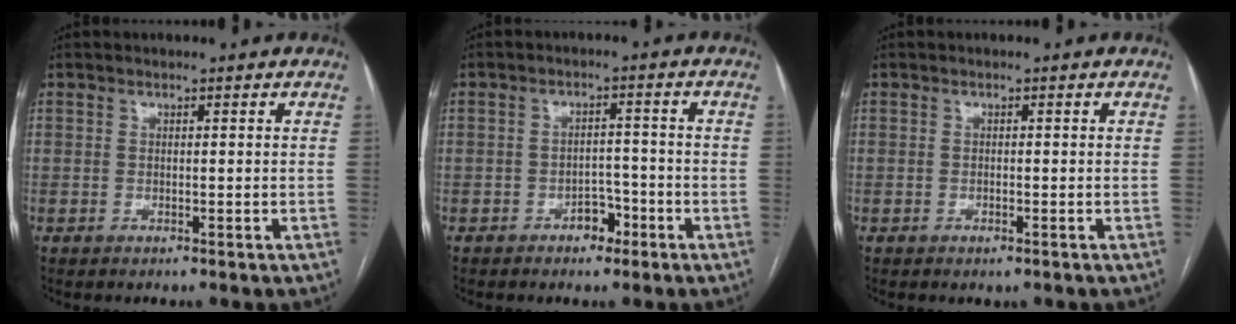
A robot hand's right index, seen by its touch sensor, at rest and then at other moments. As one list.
[{"total": 3.5, "force": [-2.1, 2.2, 1.7], "torque": [-0.017, 0.010, -0.031]}, {"total": 0.8, "force": [-0.5, 0.3, 0.5], "torque": [-0.009, -0.001, -0.003]}]